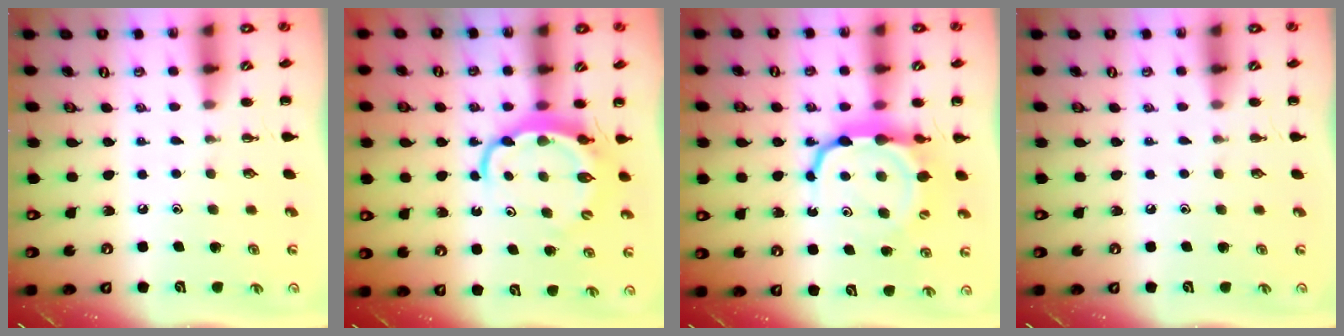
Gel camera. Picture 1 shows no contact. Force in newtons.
{"total": 7.3, "press": 7.3, "slide": 0.6}
{"total": 9.1, "press": 9.0, "slide": 1.7}
{"total": 0.0}